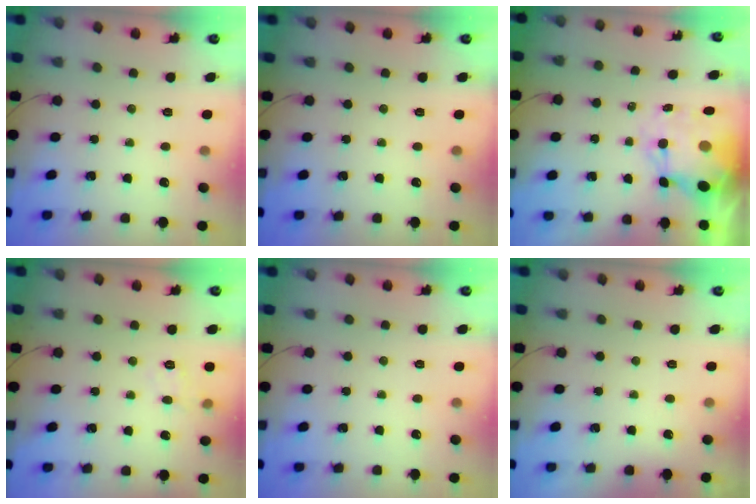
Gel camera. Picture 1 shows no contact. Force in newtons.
{"total": 0.0}
{"total": 10.0, "press": 9.6, "slide": 2.9}
{"total": 7.9, "press": 7.7, "slide": 1.5}
{"total": 0.0}
{"total": 1.9, "press": 1.9, "slide": 0.3}